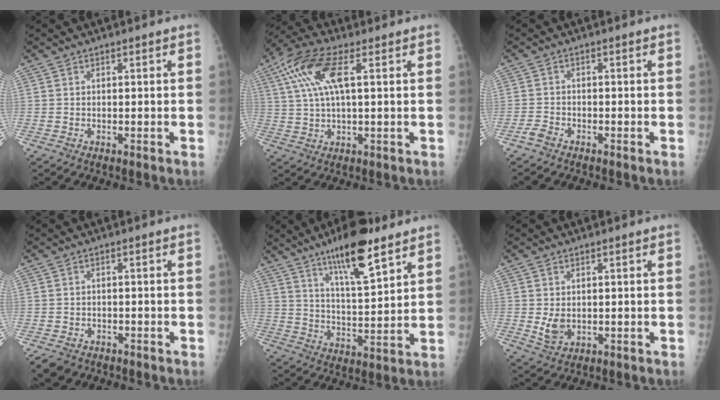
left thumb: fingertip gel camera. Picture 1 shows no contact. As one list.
[{"total": 10.9, "force": [3.7, 3.7, 9.6], "torque": [-0.218, 0.017, 0.069]}, {"total": 1.7, "force": [-1.5, 0.6, 0.4], "torque": [-0.016, 0.005, -0.031]}, {"total": 4.7, "force": [-3.3, 3.1, 1.3], "torque": [-0.020, 0.013, -0.044]}, {"total": 13.9, "force": [9.1, 3.3, 10.0], "torque": [-0.149, -0.052, 0.152]}, {"total": 3.5, "force": [0.1, 2.4, 2.5], "torque": [-0.040, -0.010, 0.010]}]